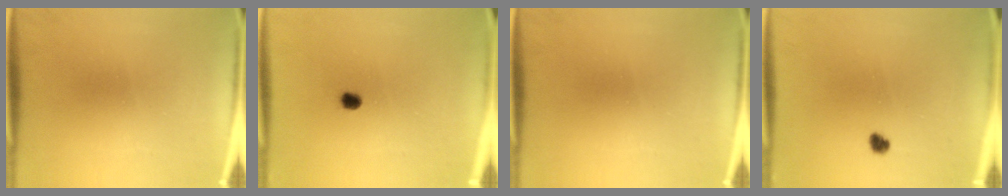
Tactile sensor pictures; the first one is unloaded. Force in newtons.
{"total": 1.9}
{"total": 0.0}
{"total": 1.7}